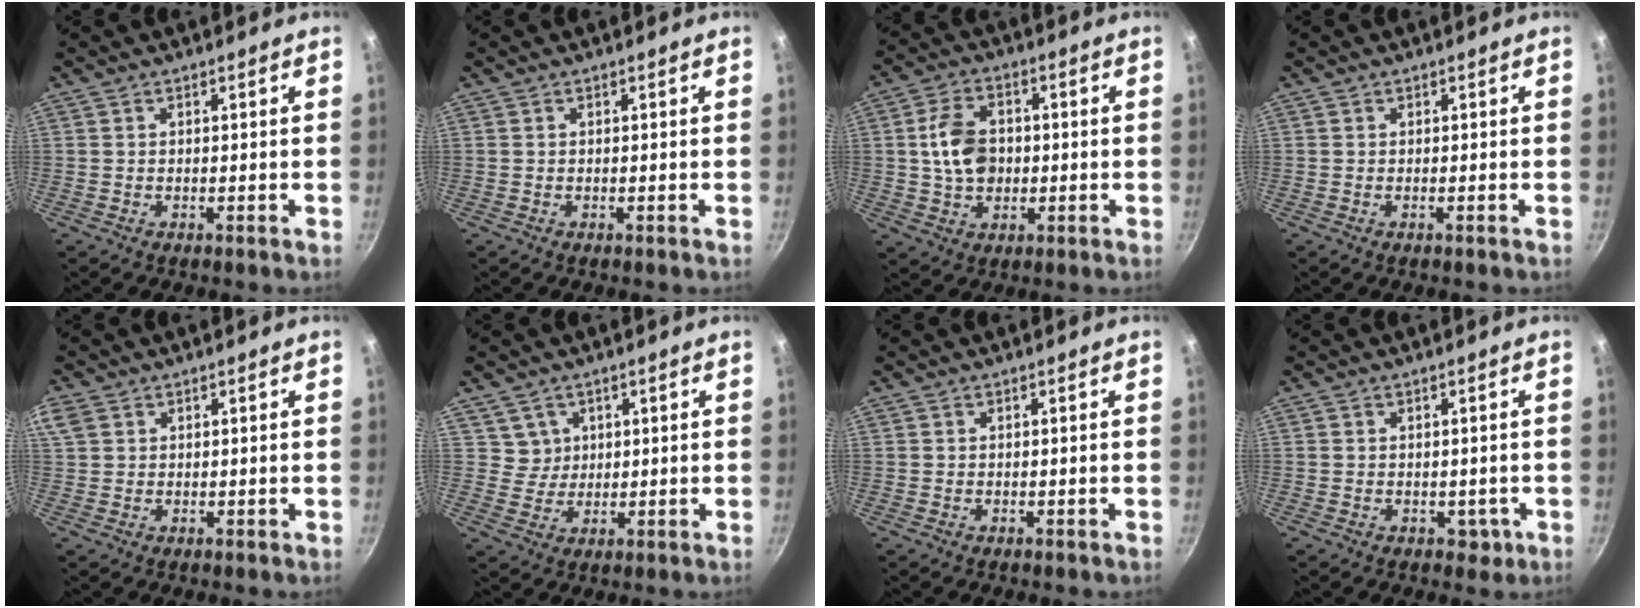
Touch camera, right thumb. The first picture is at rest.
{"total": 0.0}
{"total": 9.2, "force": [0.2, 6.7, 6.3], "torque": [-0.100, 0.011, 0.001]}
{"total": 0.0}
{"total": 5.8, "force": [2.6, 4.2, 3.0], "torque": [-0.068, 0.015, 0.054]}
{"total": 3.9, "force": [1.8, 3.4, 0.2], "torque": [0.022, 0.001, 0.035]}
{"total": 0.0}
{"total": 2.4, "force": [-0.5, 2.0, 1.2], "torque": [0.003, 0.008, 0.004]}